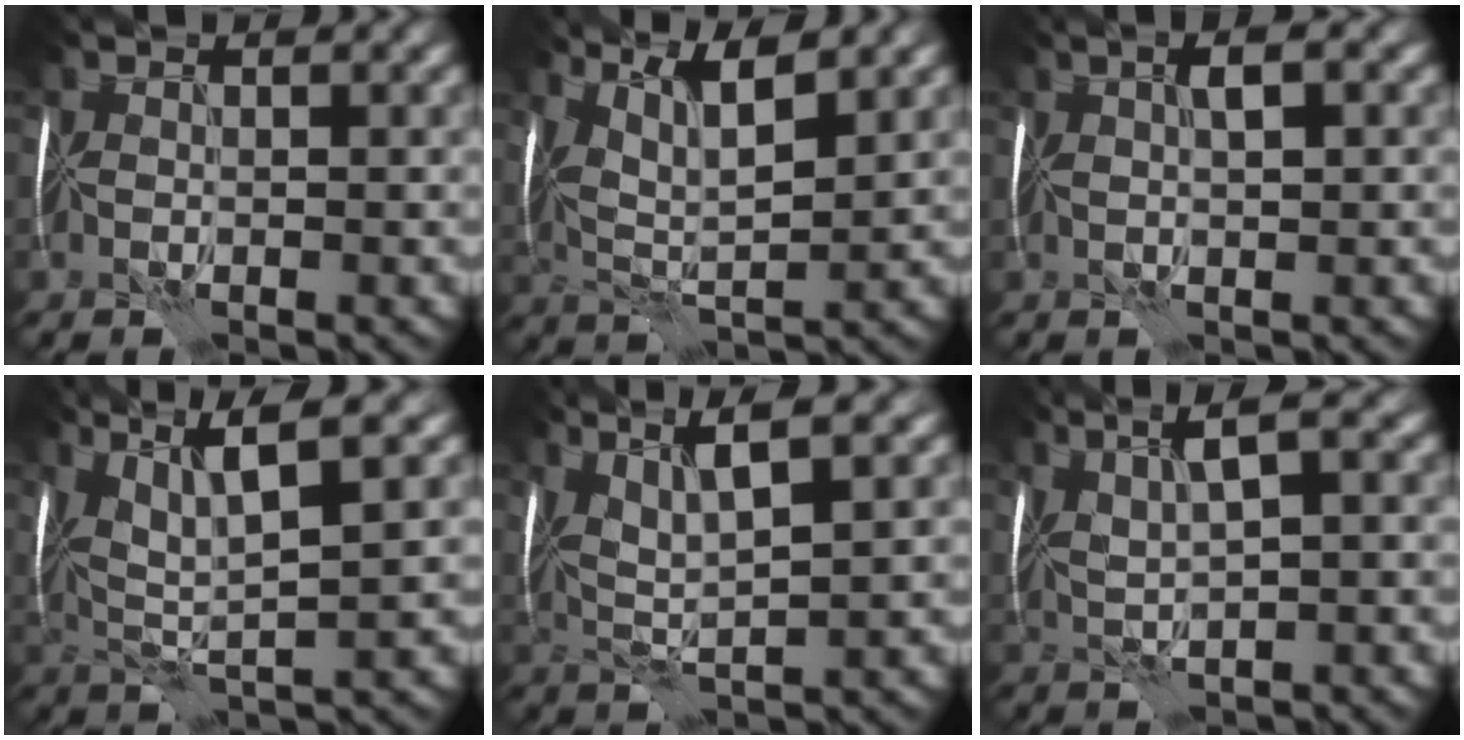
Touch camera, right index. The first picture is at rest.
{"total": 5.6, "force": [2.8, 1.5, 4.6], "torque": [-0.088, -0.001, 0.044]}
{"total": 2.4, "force": [0.4, 0.4, 2.3], "torque": [-0.047, 0.006, 0.004]}
{"total": 7.4, "force": [3.2, 1.2, 6.6], "torque": [-0.125, 0.012, 0.060]}
{"total": 5.7, "force": [2.5, 0.7, 5.0], "torque": [-0.098, 0.004, 0.049]}
{"total": 4.5, "force": [1.4, 0.7, 4.2], "torque": [-0.088, 0.005, 0.028]}